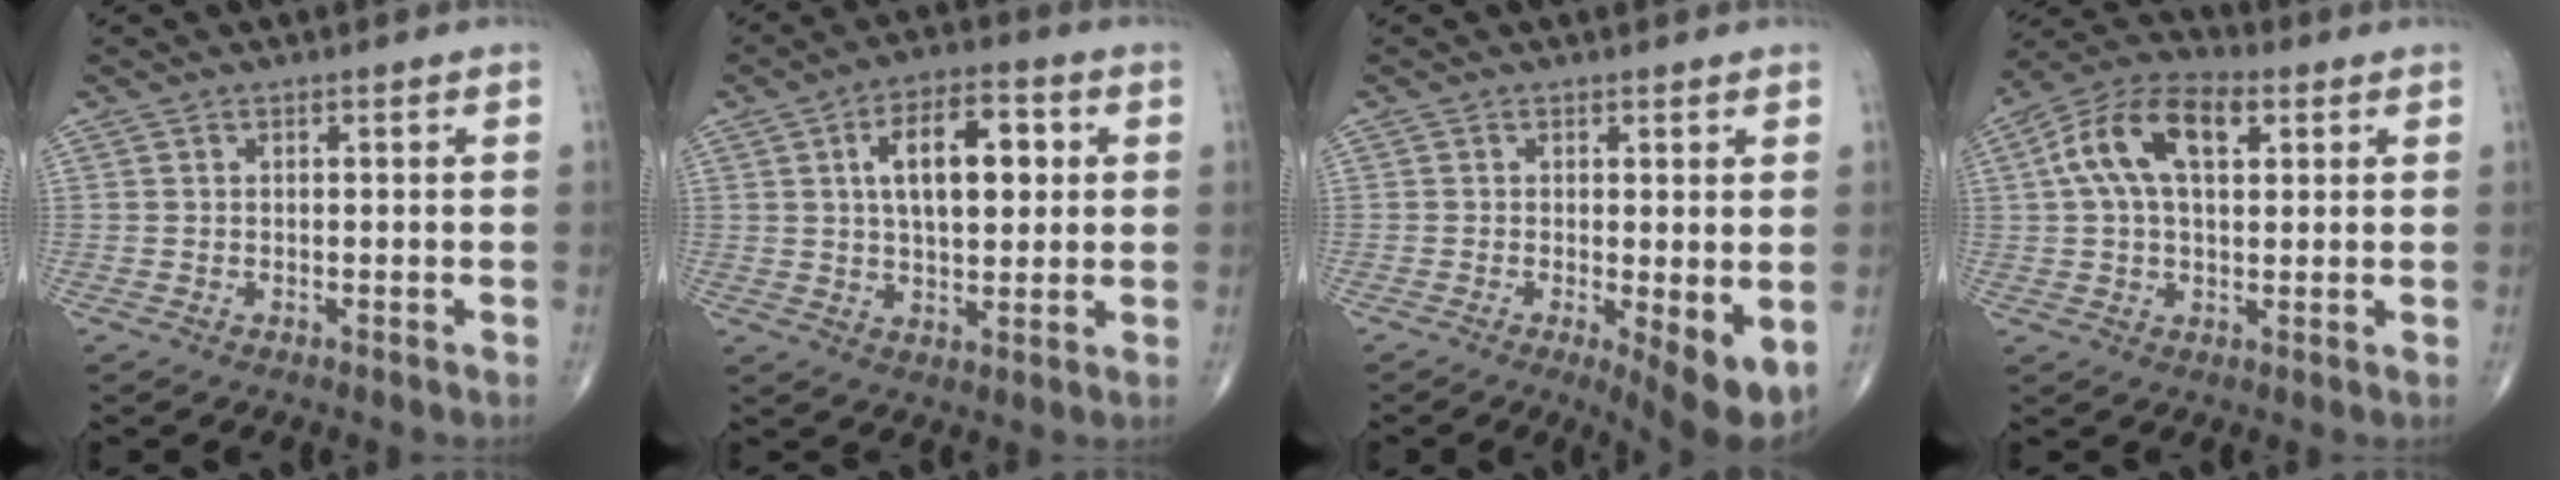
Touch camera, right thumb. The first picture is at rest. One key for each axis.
{"total": 12.4, "fx": 2.8, "fy": 6.3, "fz": 10.4, "tx": -0.143, "ty": 0.005, "tz": 0.043}
{"total": 6.7, "fx": -1.4, "fy": 1.7, "fz": 6.3, "tx": -0.089, "ty": -0.020, "tz": -0.021}
{"total": 13.2, "fx": 3.7, "fy": 7.2, "fz": 10.4, "tx": -0.195, "ty": 0.025, "tz": 0.061}